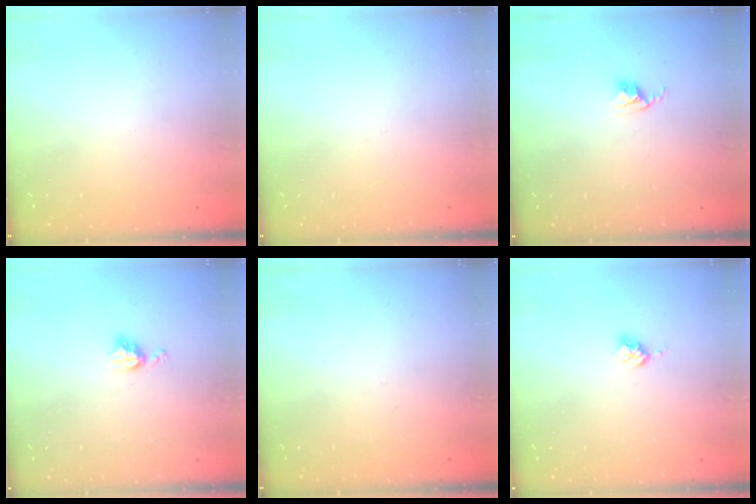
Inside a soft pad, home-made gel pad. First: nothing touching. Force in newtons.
{"total": 0.0}
{"total": 2.8, "press": 2.7, "slide": 0.4}
{"total": 4.6, "press": 4.6, "slide": 0.4}
{"total": 0.0}
{"total": 2.5, "press": 2.5, "slide": 0.3}